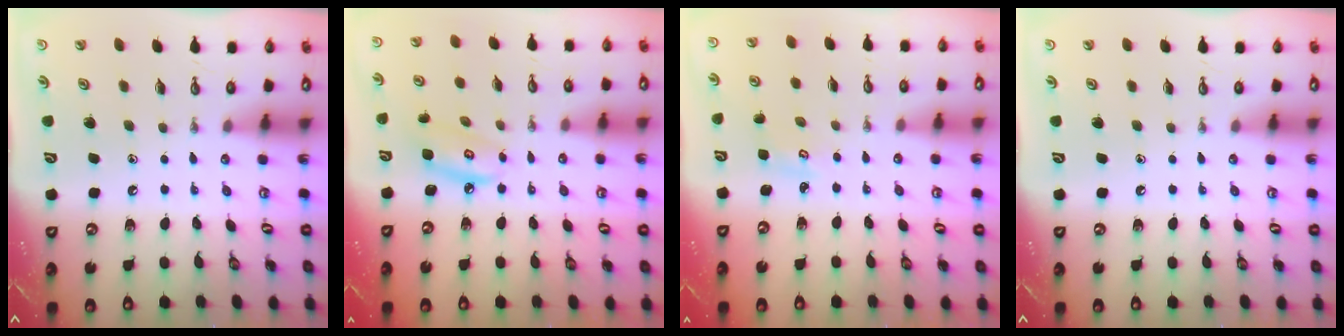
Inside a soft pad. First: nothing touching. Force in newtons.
{"total": 6.7, "press": 6.6, "slide": 0.4}
{"total": 2.2, "press": 2.2, "slide": 0.3}
{"total": 0.0}